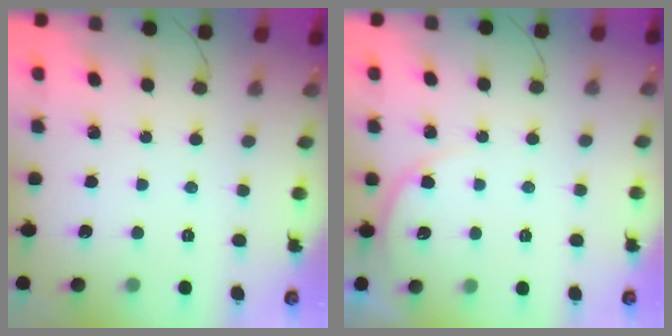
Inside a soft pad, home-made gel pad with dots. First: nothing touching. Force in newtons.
{"total": 3.8, "press": 3.8, "slide": 0.3}